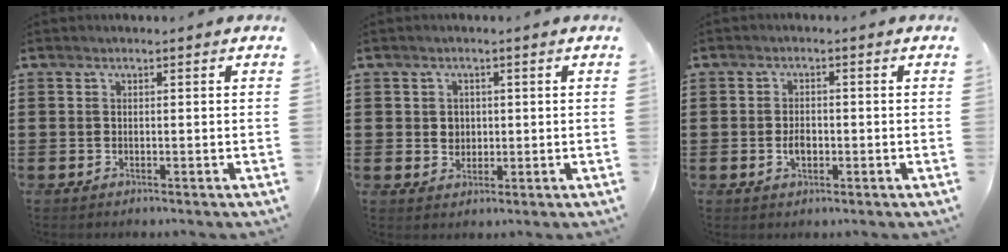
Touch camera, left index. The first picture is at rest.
{"total": 2.3, "force": [0.5, 2.0, 0.9], "torque": [-0.017, 0.005, 0.005]}
{"total": 2.6, "force": [-0.5, 1.4, 2.1], "torque": [-0.041, 0.002, -0.009]}